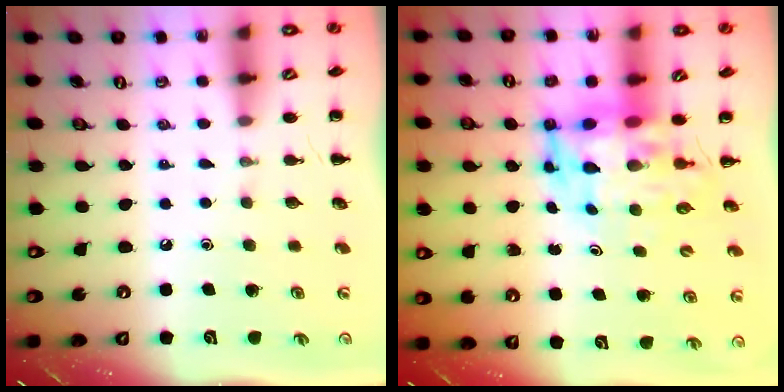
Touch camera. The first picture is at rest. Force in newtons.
{"total": 7.1, "press": 6.8, "slide": 2.2}